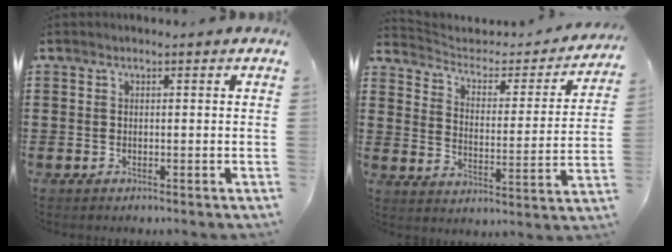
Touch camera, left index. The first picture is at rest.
{"total": 2.7, "force": [2.2, 1.4, 0.9], "torque": [-0.037, -0.019, 0.028]}